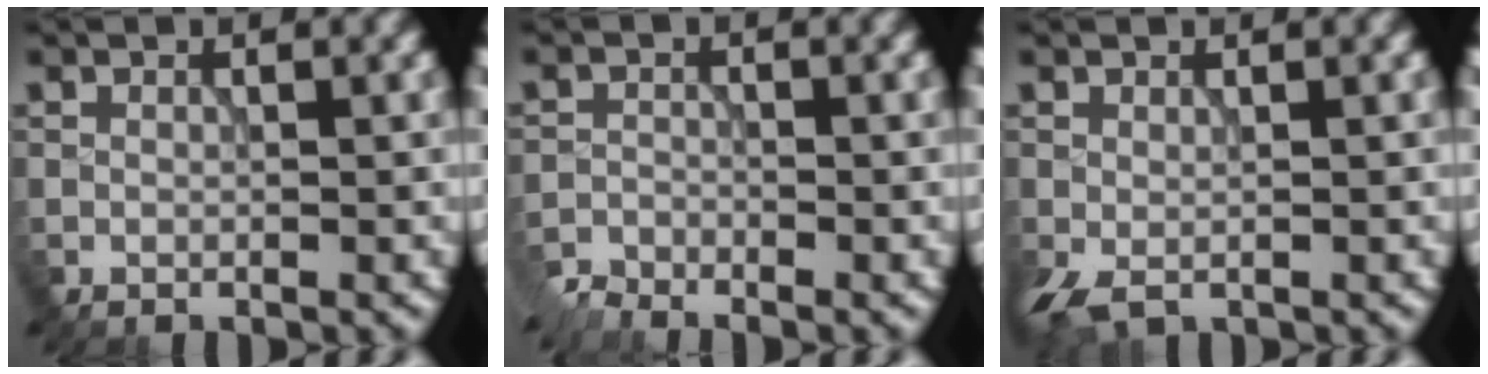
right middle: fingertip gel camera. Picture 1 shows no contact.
{"total": 2.6, "force": [-2.5, 0.4, 0.3], "torque": [-0.012, -0.009, -0.058]}
{"total": 2.0, "force": [-0.7, 1.0, 1.6], "torque": [-0.046, -0.008, -0.013]}